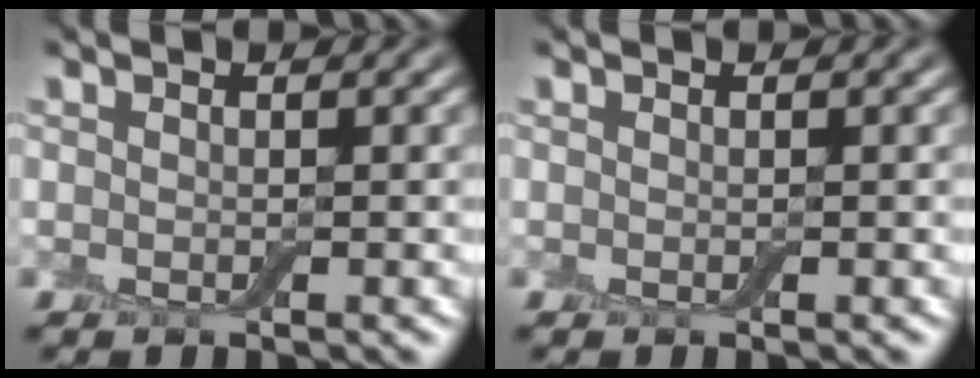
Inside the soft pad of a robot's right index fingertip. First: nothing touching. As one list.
[{"total": 0.0}]